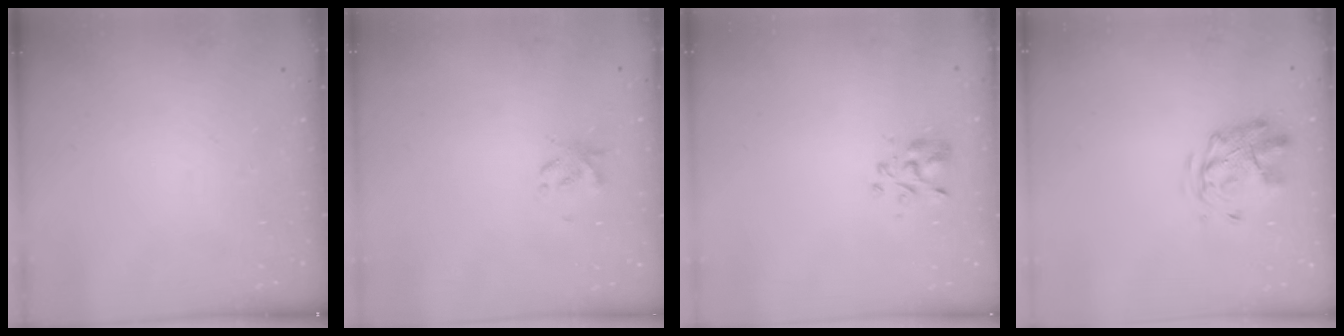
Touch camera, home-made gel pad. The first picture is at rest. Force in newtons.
{"total": 1.9, "press": 1.9, "slide": 0.3}
{"total": 2.8, "press": 2.6, "slide": 1.0}
{"total": 2.8, "press": 2.4, "slide": 1.4}